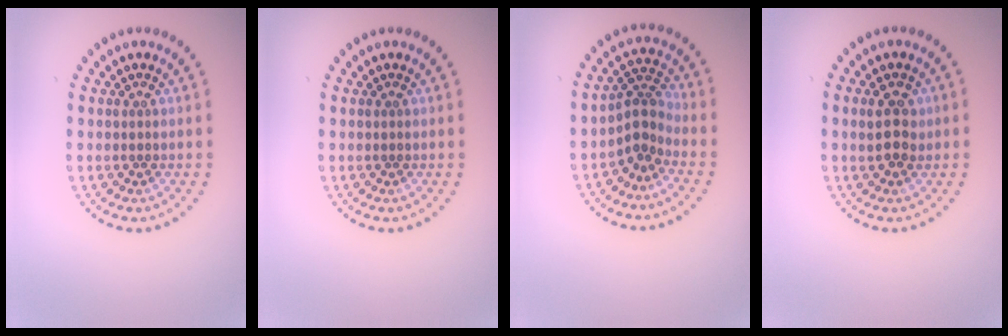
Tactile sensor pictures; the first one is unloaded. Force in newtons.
{"total": 0.0}
{"total": 2.8, "press": 2.0, "slide": 2.0}
{"total": 2.6, "press": 2.6, "slide": 0.2}